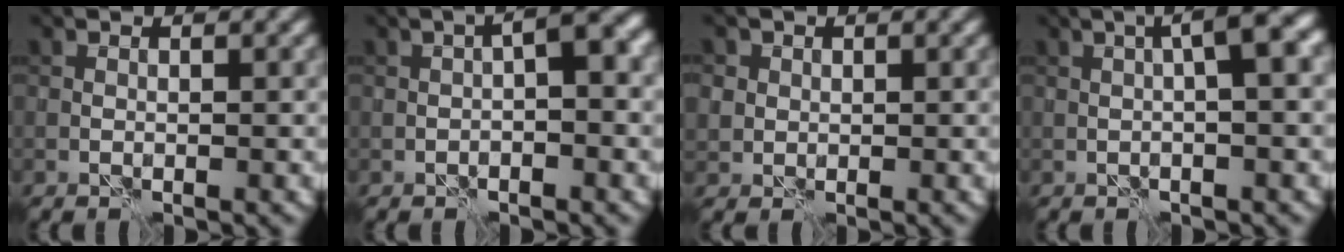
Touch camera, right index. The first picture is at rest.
{"total": 3.6, "force": [-0.1, 1.0, 3.5], "torque": [-0.052, 0.018, -0.008]}
{"total": 2.2, "force": [0.8, 2.0, 0.6], "torque": [-0.010, 0.004, 0.020]}
{"total": 5.3, "force": [1.0, 1.2, 5.0], "torque": [-0.070, 0.021, 0.010]}